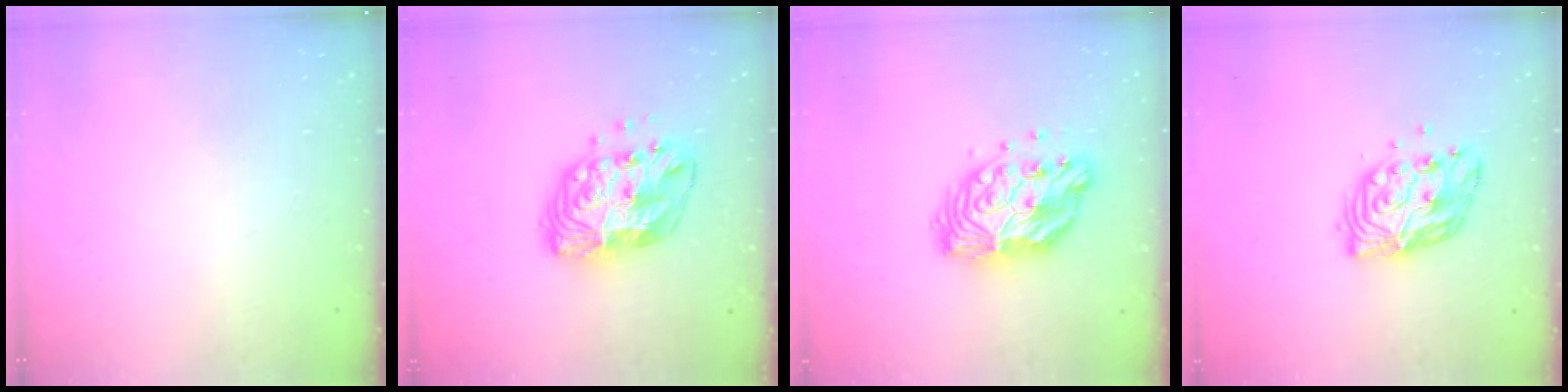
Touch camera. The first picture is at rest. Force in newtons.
{"total": 14.1, "press": 14.1, "slide": 1.2}
{"total": 12.8, "press": 12.8, "slide": 0.9}
{"total": 11.1, "press": 11.1, "slide": 1.1}